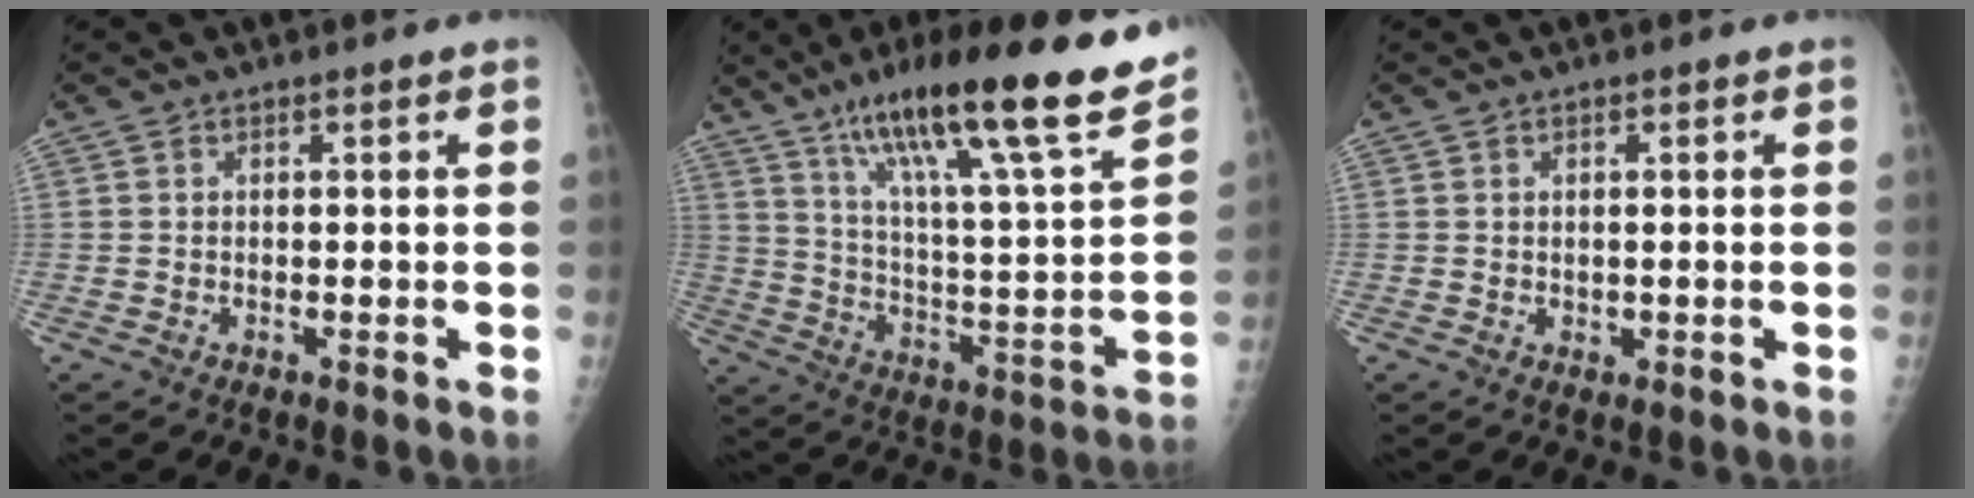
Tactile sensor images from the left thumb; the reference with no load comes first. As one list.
[{"total": 26.0, "force": [18.1, 2.9, 18.4], "torque": [-0.271, -0.060, 0.294]}, {"total": 1.2, "force": [0.2, 0.9, 0.7], "torque": [-0.008, -0.002, 0.007]}]